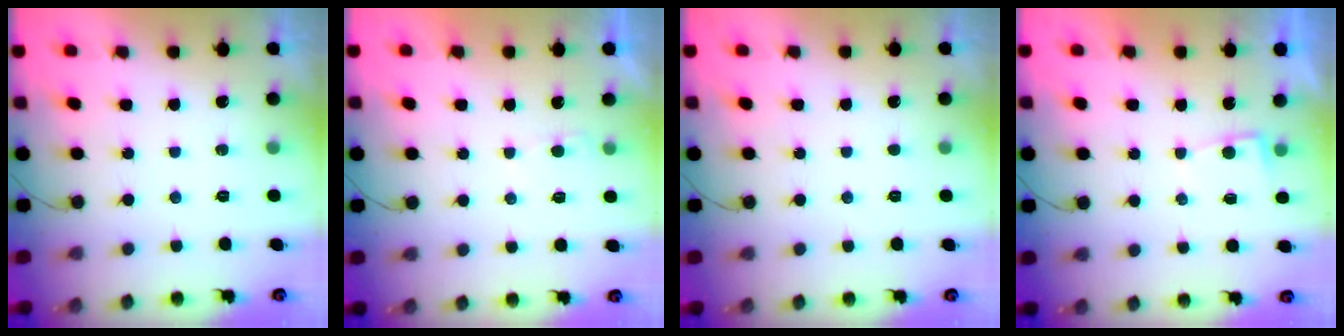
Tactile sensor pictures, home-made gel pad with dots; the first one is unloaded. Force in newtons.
{"total": 2.2, "press": 2.2, "slide": 0.2}
{"total": 1.6, "press": 1.6, "slide": 0.2}
{"total": 1.8, "press": 1.8, "slide": 0.2}